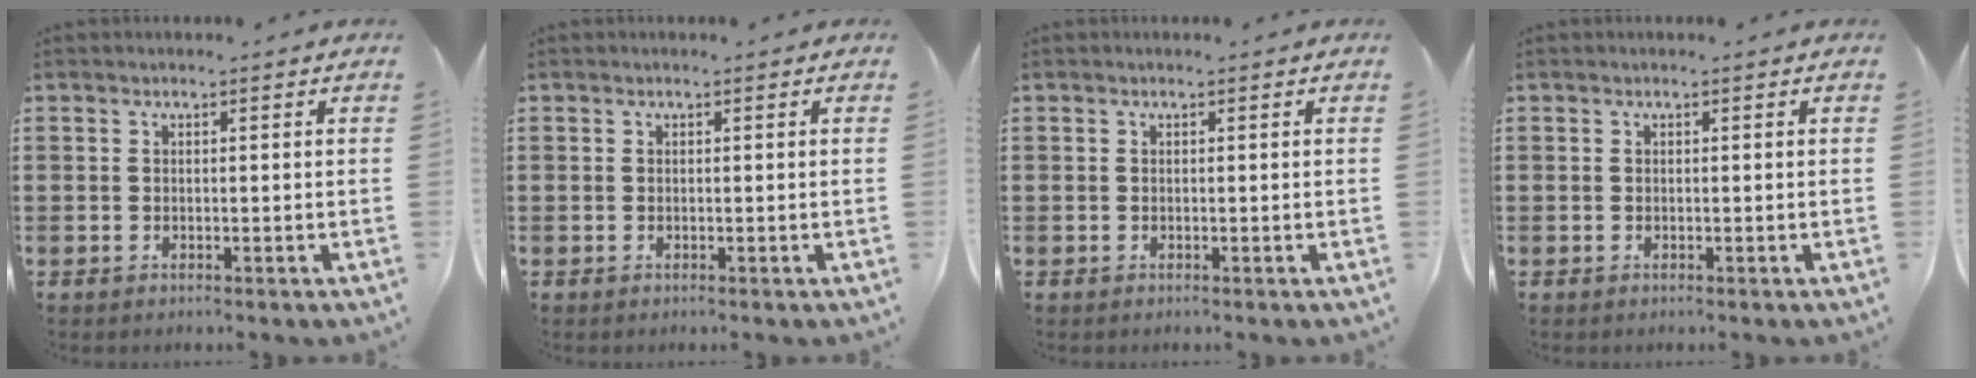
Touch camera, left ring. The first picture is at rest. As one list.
[{"total": 0.0}, {"total": 0.0}, {"total": 0.0}]